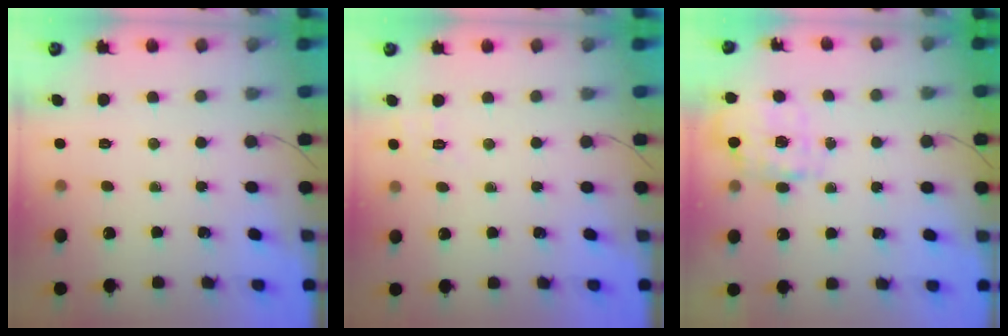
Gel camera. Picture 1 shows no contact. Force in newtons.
{"total": 2.1, "press": 0.8, "slide": 2.0}
{"total": 4.0, "press": 3.9, "slide": 0.8}